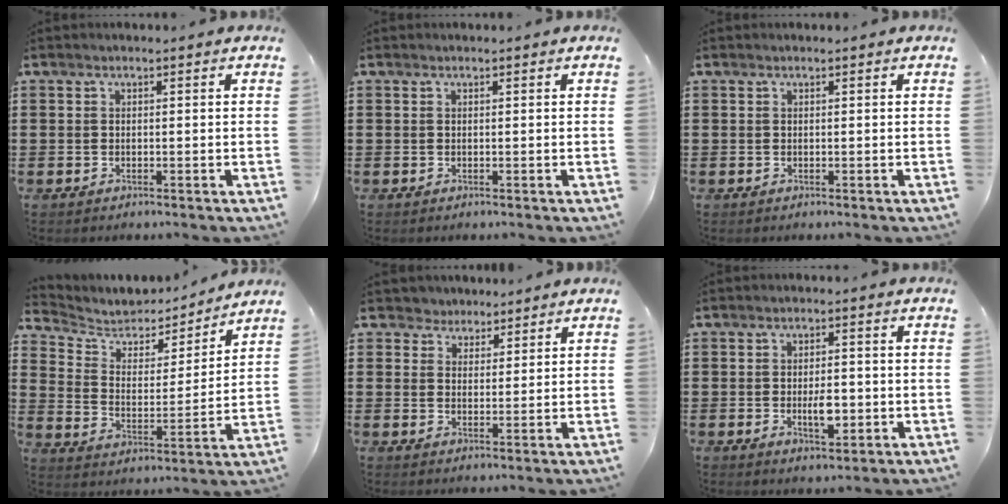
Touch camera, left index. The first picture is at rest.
{"total": 0.0}
{"total": 0.0}
{"total": 5.2, "force": [4.6, 2.3, 1.0], "torque": [-0.051, -0.033, 0.075]}
{"total": 3.3, "force": [2.6, 2.1, -0.1], "torque": [-0.014, 0.010, 0.048]}
{"total": 4.3, "force": [-0.9, 2.0, 3.7], "torque": [-0.058, 0.002, -0.017]}